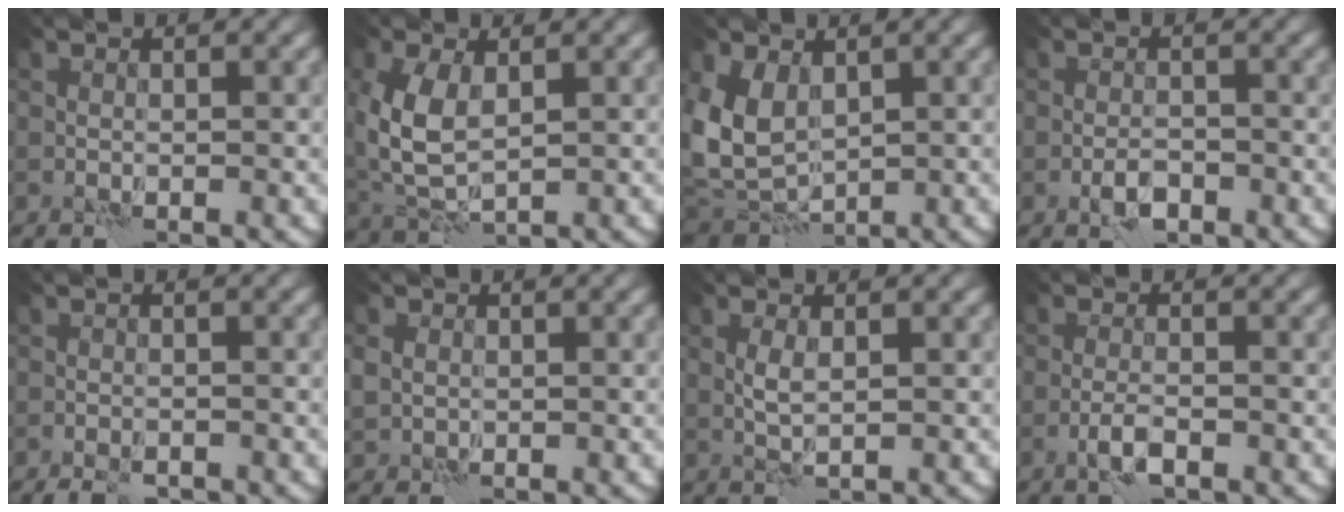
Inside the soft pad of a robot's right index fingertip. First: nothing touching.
{"total": 6.2, "force": [0.8, 3.6, 4.9], "torque": [-0.128, 0.000, 0.018]}
{"total": 5.7, "force": [1.2, 4.0, 3.8], "torque": [-0.090, -0.007, 0.019]}
{"total": 2.0, "force": [-1.1, 0.8, 1.4], "torque": [-0.026, 0.003, -0.024]}
{"total": 2.1, "force": [-1.7, 0.7, 1.1], "torque": [-0.023, 0.003, -0.026]}
{"total": 1.8, "force": [0.3, 1.6, 0.7], "torque": [-0.020, -0.001, 0.006]}
{"total": 1.5, "force": [0.4, 0.3, 1.4], "torque": [-0.037, 0.002, 0.008]}
{"total": 2.0, "force": [-1.1, 0.4, 1.6], "torque": [-0.039, 0.002, -0.026]}